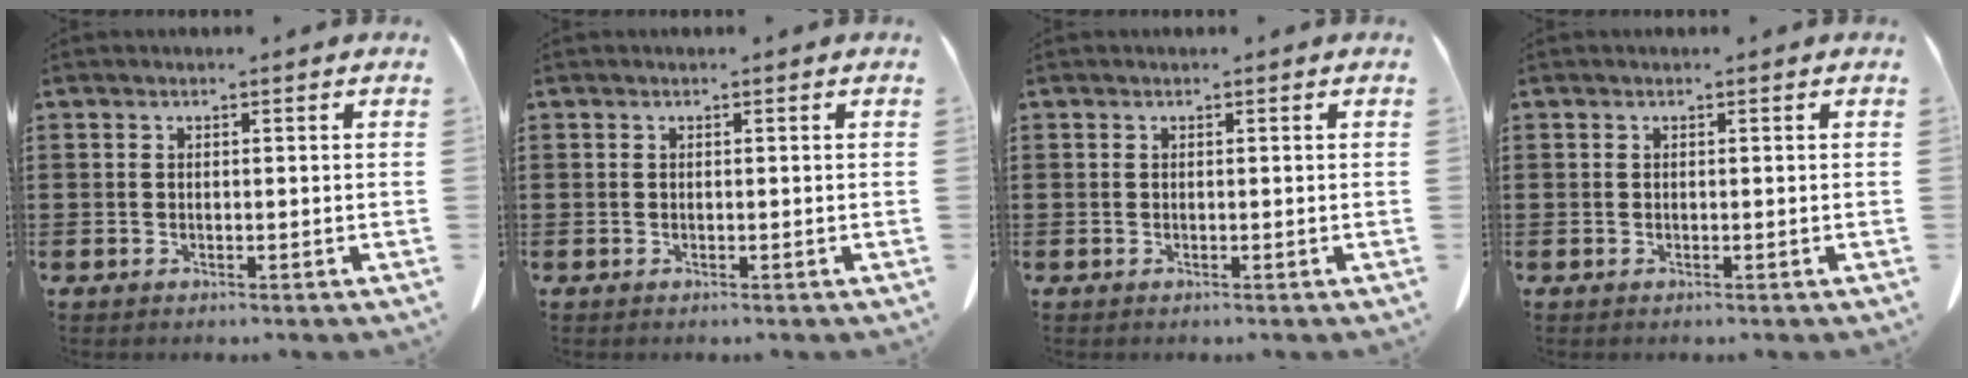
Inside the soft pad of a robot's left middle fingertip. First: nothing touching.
{"total": 0.0}
{"total": 0.0}
{"total": 0.0}